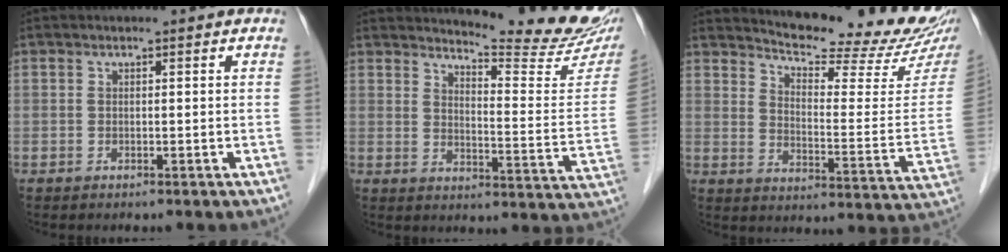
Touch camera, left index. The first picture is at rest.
{"total": 16.8, "force": [15.9, 0.1, 5.2], "torque": [-0.076, -0.104, 0.188]}
{"total": 20.4, "force": [19.0, 1.5, 7.3], "torque": [-0.109, -0.089, 0.236]}